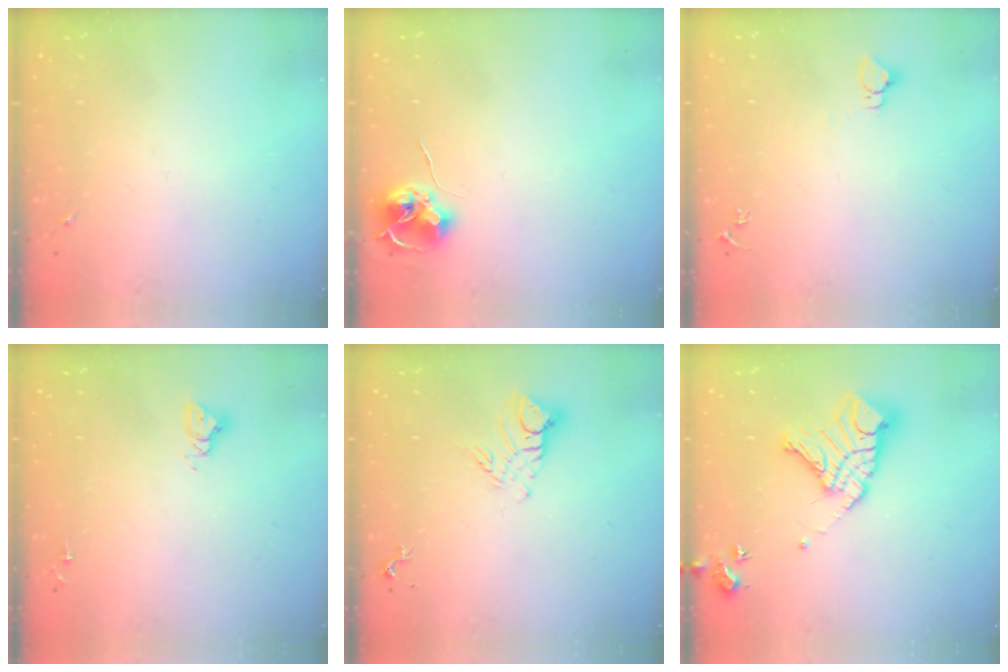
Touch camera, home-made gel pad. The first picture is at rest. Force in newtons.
{"total": 7.9, "press": 7.9, "slide": 0.4}
{"total": 2.9, "press": 2.9, "slide": 0.1}
{"total": 4.8, "press": 4.7, "slide": 0.4}
{"total": 8.7, "press": 8.6, "slide": 0.9}
{"total": 16.3, "press": 16.2, "slide": 2.0}